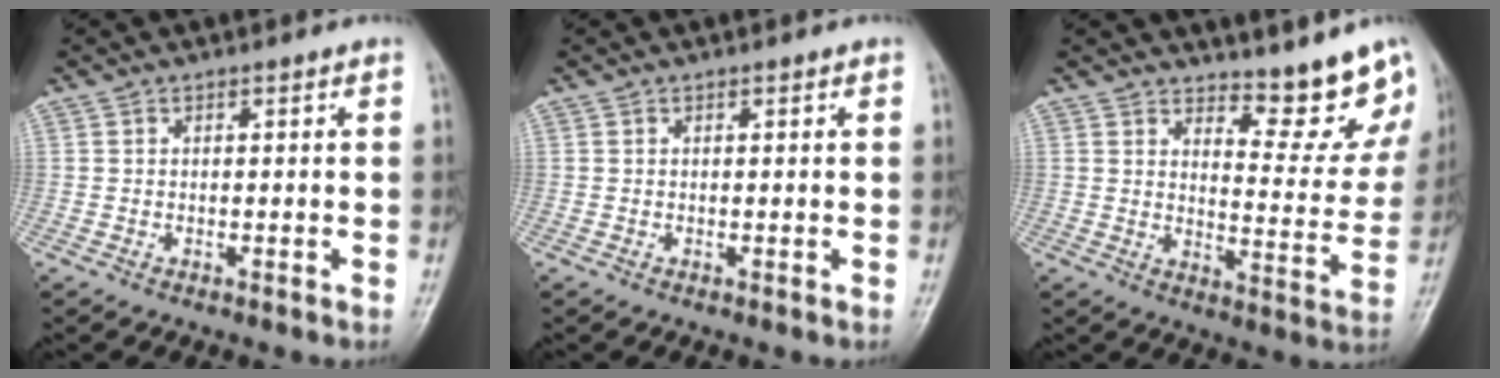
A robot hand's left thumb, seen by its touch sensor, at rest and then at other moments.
{"total": 0.5, "force": [0.4, 0.2, 0.3], "torque": [-0.004, -0.001, 0.003]}
{"total": 11.3, "force": [10.0, 3.1, 4.3], "torque": [-0.021, -0.094, 0.130]}